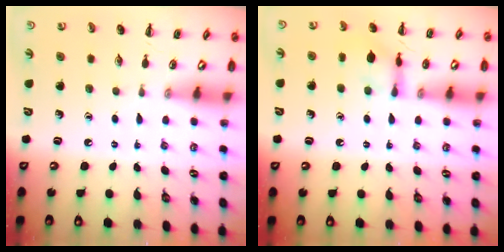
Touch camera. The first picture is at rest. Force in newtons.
{"total": 9.4, "press": 9.4, "slide": 0.7}